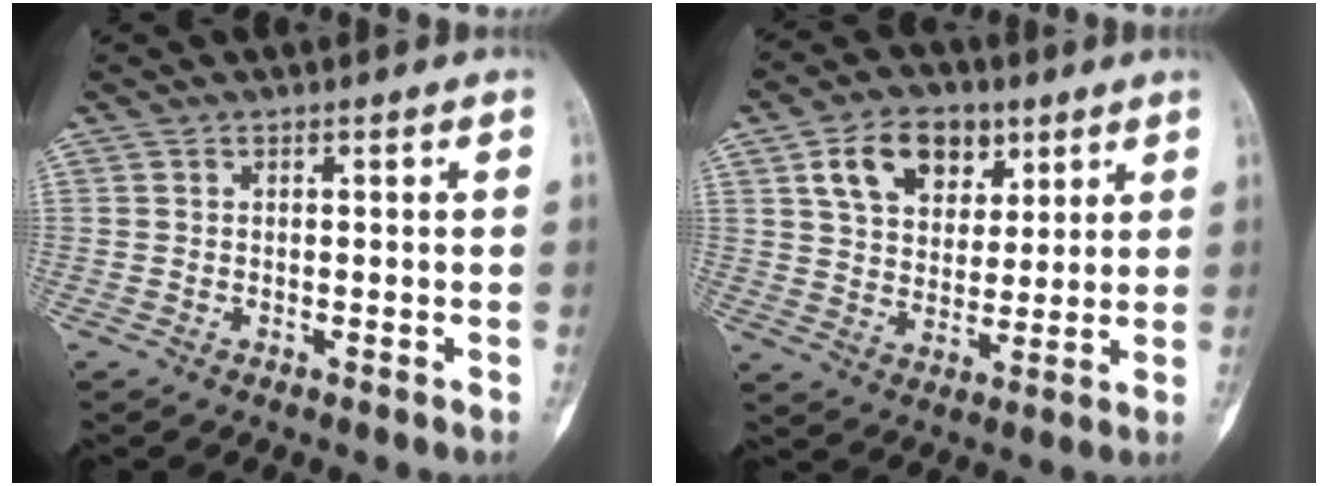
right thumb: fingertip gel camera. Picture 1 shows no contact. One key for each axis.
{"total": 12.6, "fx": 5.8, "fy": 8.5, "fz": 7.2, "tx": -0.085, "ty": -0.015, "tz": 0.101}